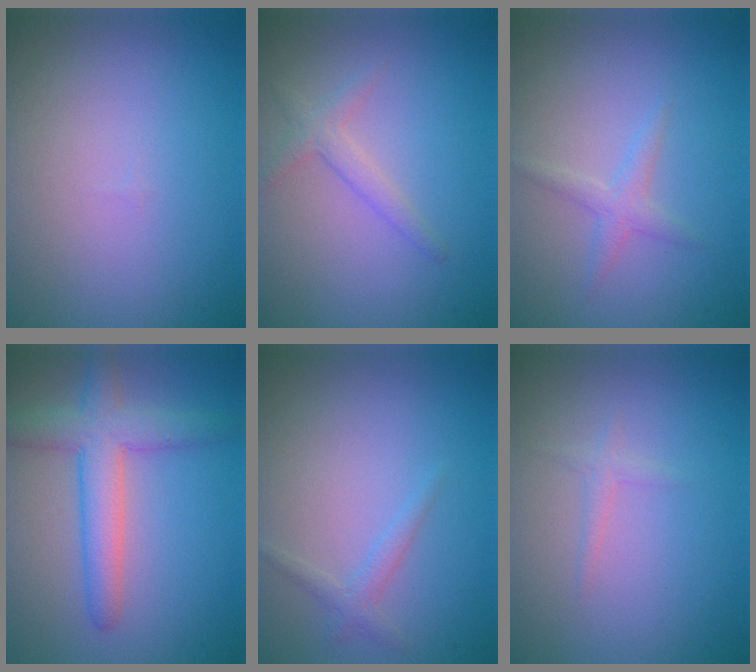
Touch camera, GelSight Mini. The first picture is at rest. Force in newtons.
{"total": 1.8, "press": 1.8, "slide": 0.1}
{"total": 1.5, "press": 1.5, "slide": 0.1}
{"total": 4.7, "press": 4.7, "slide": 0.2}
{"total": 1.2, "press": 1.2, "slide": 0.1}
{"total": 0.8, "press": 0.8, "slide": 0.1}